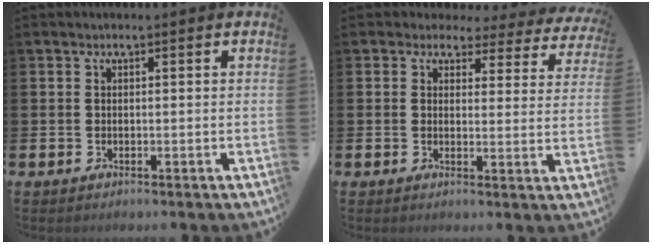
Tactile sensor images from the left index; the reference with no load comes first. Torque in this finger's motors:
{"motor_torque": [0.93, -1.21, 0.24, -0.02]}